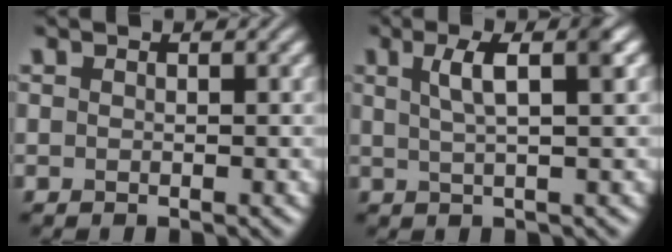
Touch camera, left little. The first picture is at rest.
{"total": 4.1, "force": [1.4, 1.0, 3.8], "torque": [-0.054, 0.009, 0.020]}